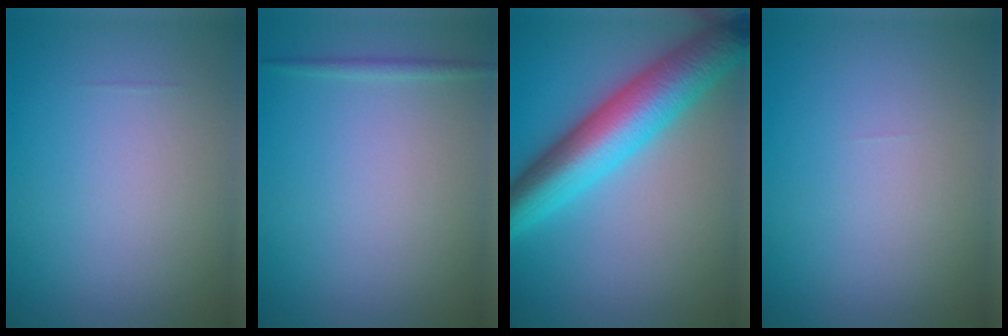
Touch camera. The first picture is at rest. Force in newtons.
{"total": 0.8, "press": 0.8, "slide": 0.1}
{"total": 8.6, "press": 8.6, "slide": 0.1}
{"total": 0.0}